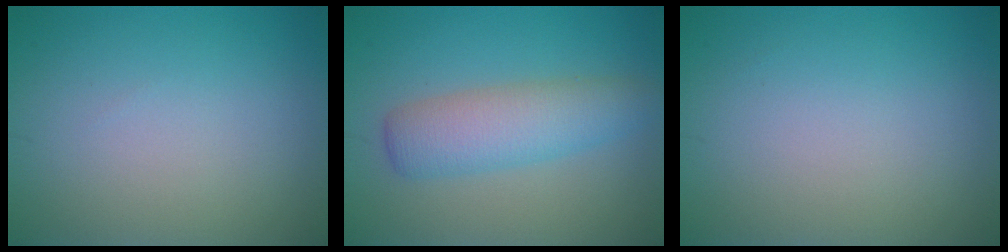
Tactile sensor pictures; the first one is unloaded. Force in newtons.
{"total": 4.5, "press": 4.5, "slide": 0.1}
{"total": 0.0}